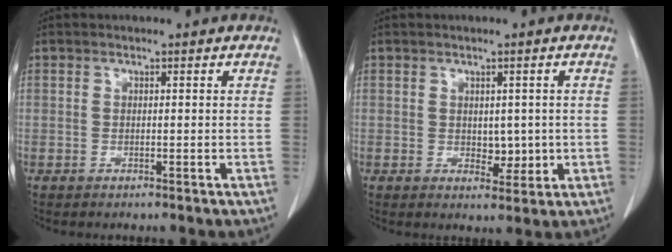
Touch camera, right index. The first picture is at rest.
{"total": 3.2, "force": [-0.1, 2.0, 2.5], "torque": [-0.027, -0.004, 0.007]}